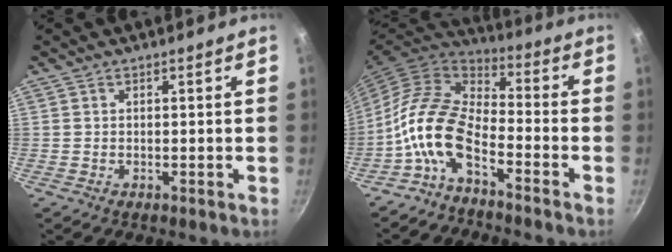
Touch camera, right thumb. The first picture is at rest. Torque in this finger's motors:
{"motor_torque": [0.21, 0.43, 1.41, -1.36, 0.24]}